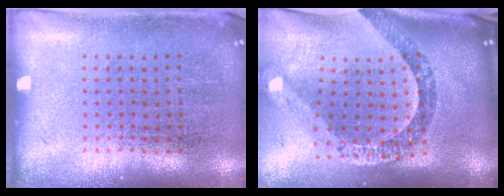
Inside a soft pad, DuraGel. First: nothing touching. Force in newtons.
{"total": 2.4, "press": 1.9, "slide": 1.5}